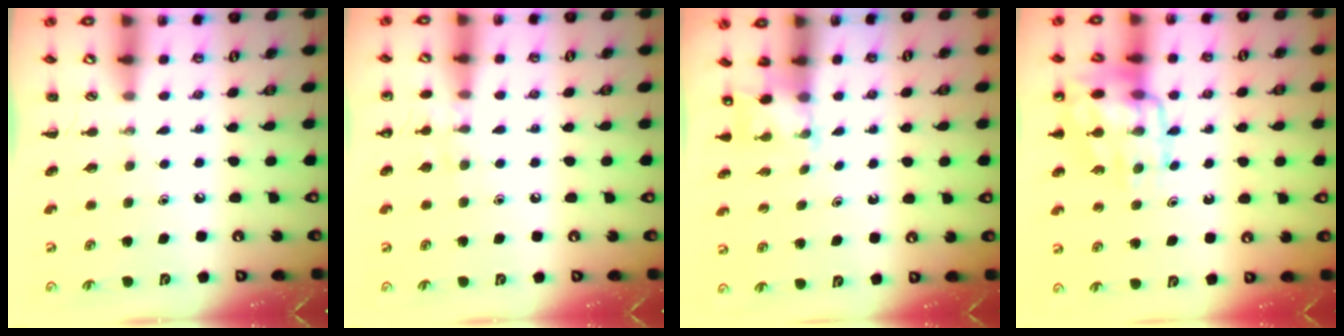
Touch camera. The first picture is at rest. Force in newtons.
{"total": 6.6, "press": 6.3, "slide": 2.0}
{"total": 3.8, "press": 3.7, "slide": 0.8}
{"total": 14.7, "press": 14.5, "slide": 2.3}